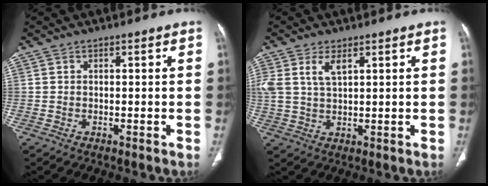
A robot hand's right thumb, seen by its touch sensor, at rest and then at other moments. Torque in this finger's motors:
{"motor_torque": [0.06, 0.12, 0.50, 0.70, 0.06]}